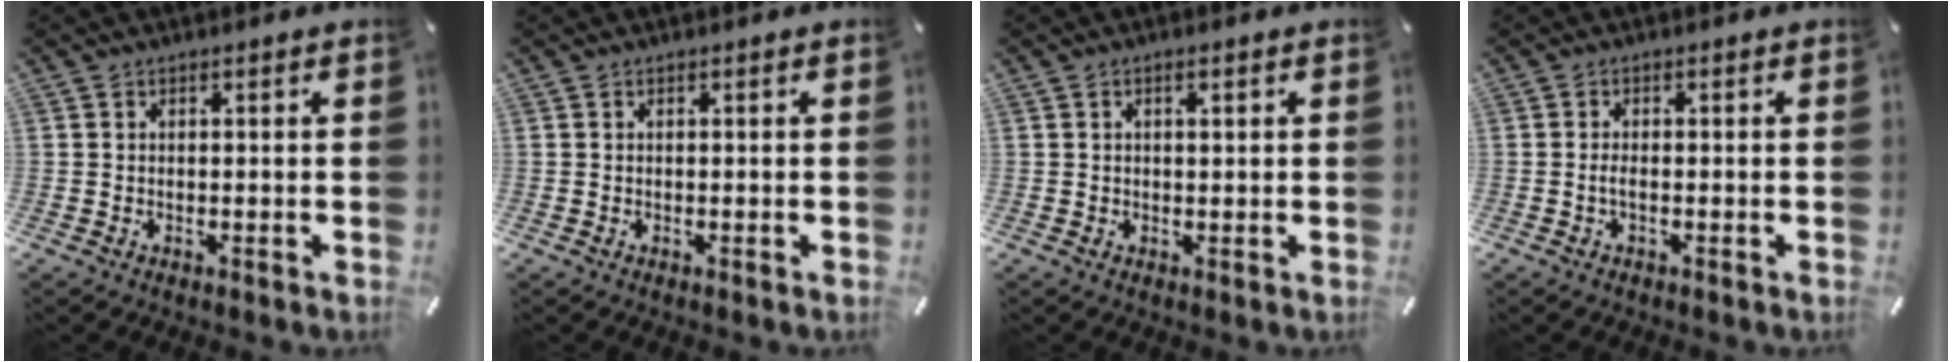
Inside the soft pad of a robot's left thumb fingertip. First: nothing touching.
{"total": 0.0}
{"total": 1.4, "force": [0.5, 0.6, 1.2], "torque": [-0.024, 0.004, 0.007]}
{"total": 1.7, "force": [-0.5, 0.5, 1.6], "torque": [-0.036, -0.002, -0.012]}